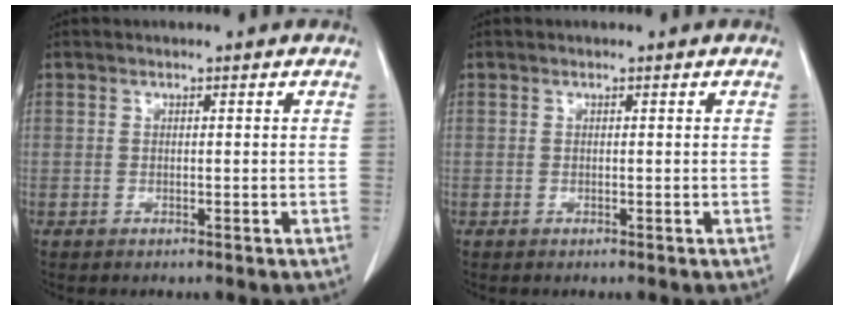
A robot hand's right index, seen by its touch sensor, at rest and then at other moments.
{"total": 0.0}